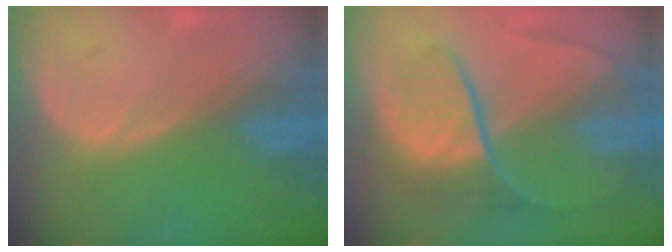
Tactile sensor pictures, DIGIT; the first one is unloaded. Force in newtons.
{"total": 9.0, "press": 7.5, "slide": 5.0}